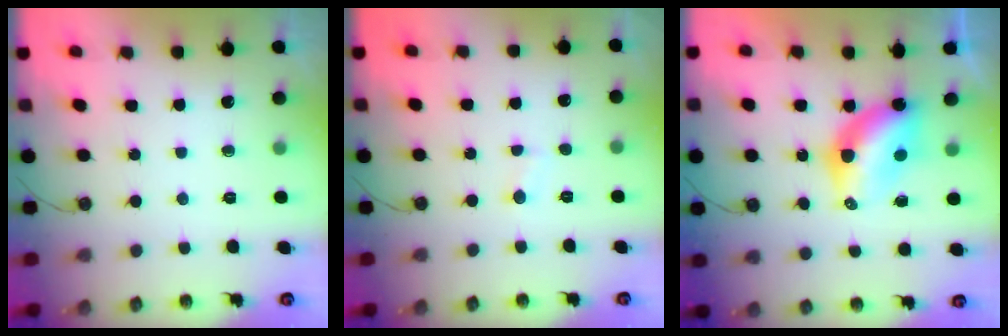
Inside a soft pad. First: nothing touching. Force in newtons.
{"total": 1.7, "press": 1.6, "slide": 0.6}
{"total": 7.8, "press": 7.8, "slide": 0.2}